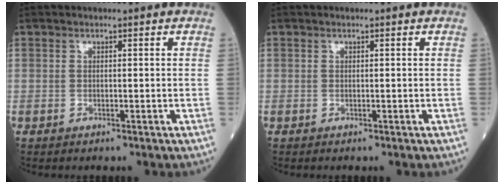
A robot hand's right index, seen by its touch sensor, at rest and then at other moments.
{"total": 0.0}